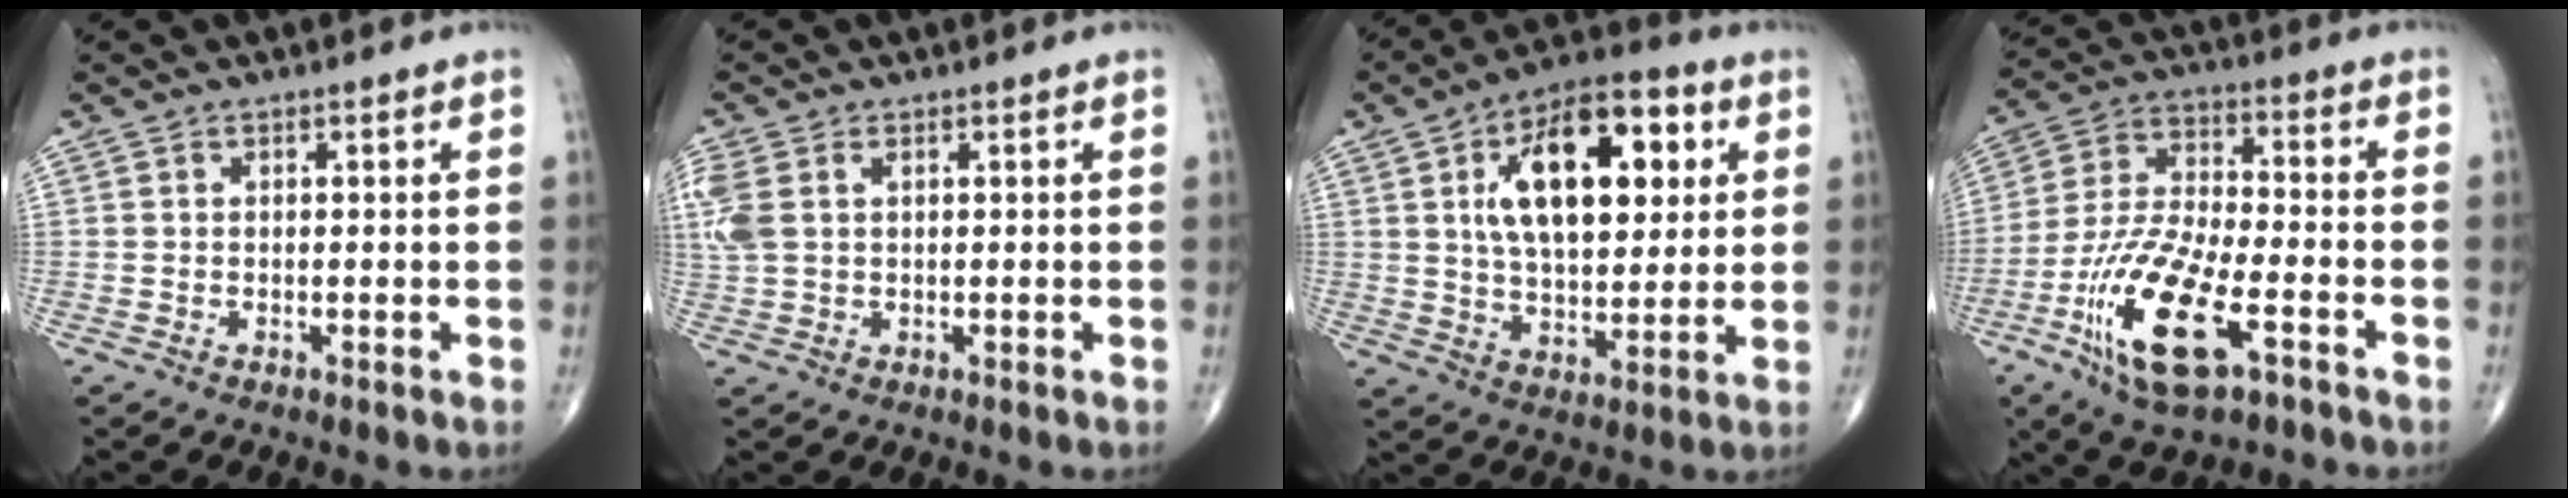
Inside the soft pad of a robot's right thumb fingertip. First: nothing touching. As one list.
[{"total": 6.3, "force": [1.7, 4.0, 4.6], "torque": [-0.140, 0.016, 0.042]}, {"total": 20.3, "force": [5.7, 10.4, 16.5], "torque": [-0.226, 0.000, 0.090]}, {"total": 18.0, "force": [-8.1, 6.8, 14.6], "torque": [-0.295, 0.029, -0.143]}]